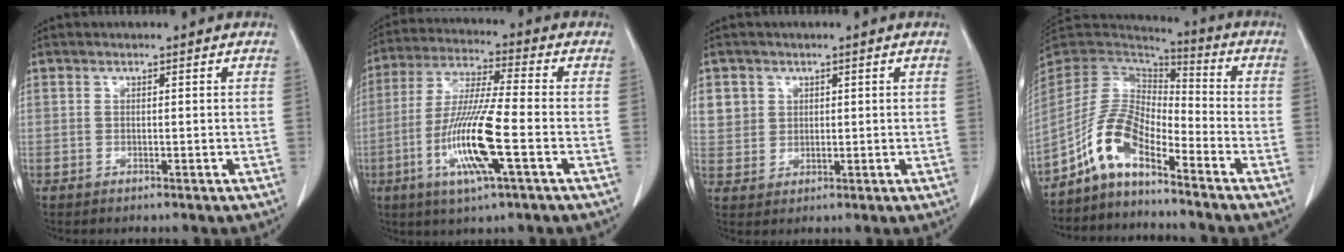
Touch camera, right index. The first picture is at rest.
{"total": 13.3, "force": [-4.0, 0.6, 12.7], "torque": [-0.259, -0.014, -0.079]}
{"total": 4.9, "force": [2.1, 4.4, 0.6], "torque": [-0.008, 0.005, 0.047]}
{"total": 9.5, "force": [-6.2, 3.1, 6.5], "torque": [-0.149, 0.023, -0.127]}